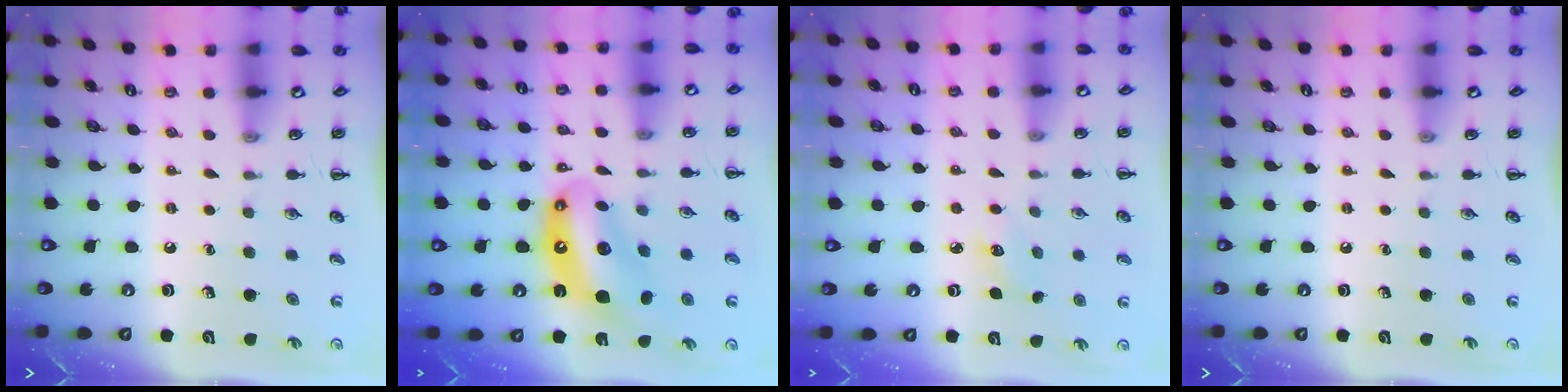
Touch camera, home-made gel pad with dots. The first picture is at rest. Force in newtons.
{"total": 13.6, "press": 13.1, "slide": 3.7}
{"total": 3.4, "press": 3.3, "slide": 0.8}
{"total": 0.0}